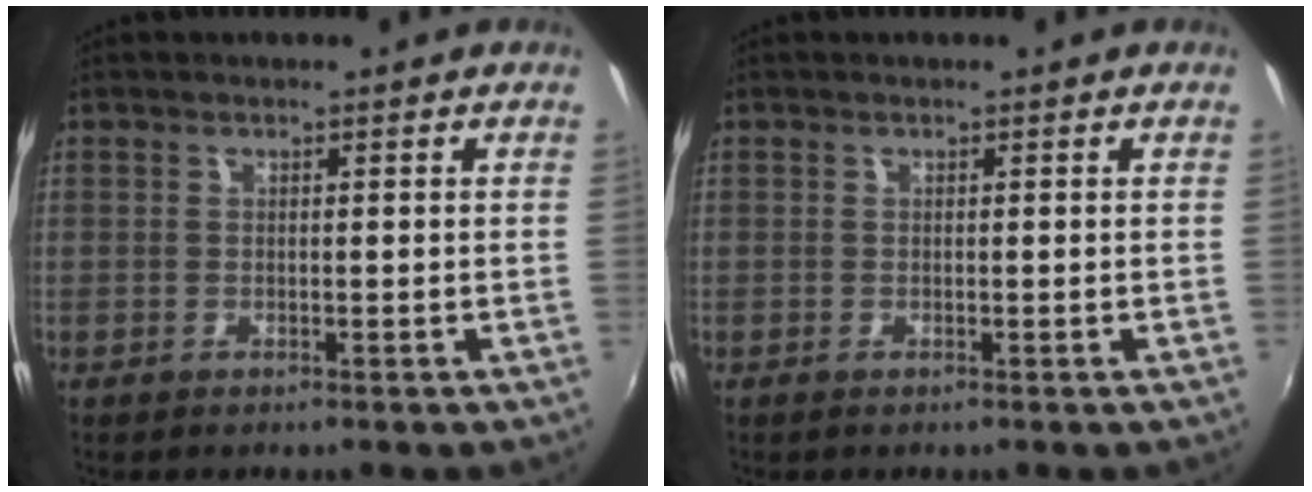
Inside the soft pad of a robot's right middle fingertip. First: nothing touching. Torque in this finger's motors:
{"motor_torque": [0.00, 0.00, 0.00, 0.00]}